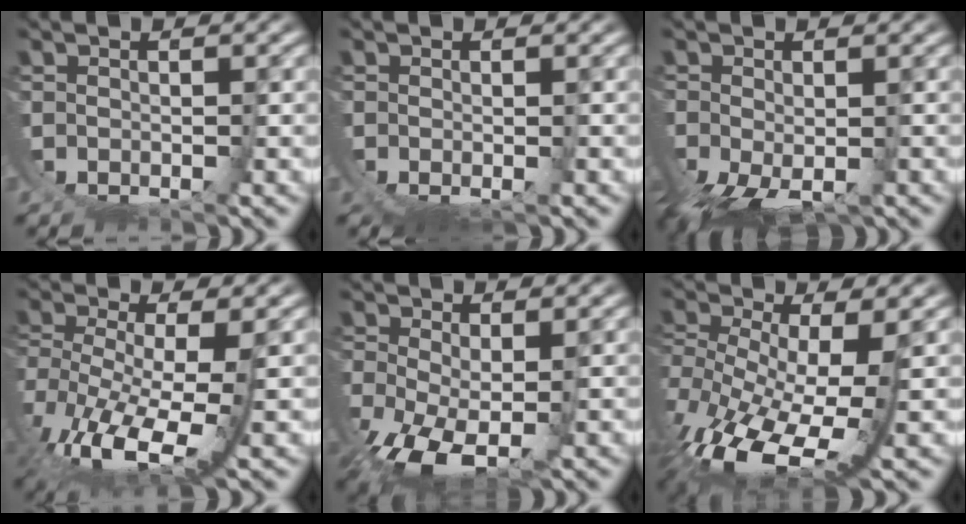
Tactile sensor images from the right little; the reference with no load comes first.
{"total": 3.2, "force": [-1.9, -2.6, -0.2], "torque": [0.033, -0.010, -0.020]}
{"total": 4.5, "force": [-3.2, -2.0, 2.5], "torque": [-0.021, -0.022, -0.030]}
{"total": 7.0, "force": [-4.0, 0.8, 5.7], "torque": [-0.103, -0.037, -0.041]}
{"total": 4.9, "force": [-3.5, -1.0, 3.4], "torque": [-0.045, -0.027, -0.037]}
{"total": 7.3, "force": [-3.9, 0.7, 6.1], "torque": [-0.120, -0.045, -0.032]}